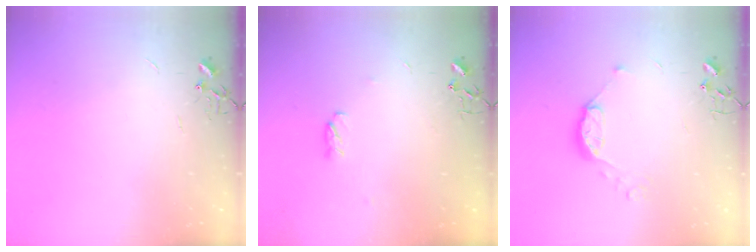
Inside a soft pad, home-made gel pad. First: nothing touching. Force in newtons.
{"total": 3.4, "press": 3.3, "slide": 0.8}
{"total": 8.8, "press": 8.8, "slide": 0.5}